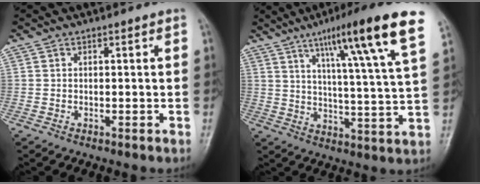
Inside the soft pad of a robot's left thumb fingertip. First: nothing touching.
{"total": 18.3, "force": [10.0, 1.5, 15.2], "torque": [-0.218, -0.034, 0.146]}